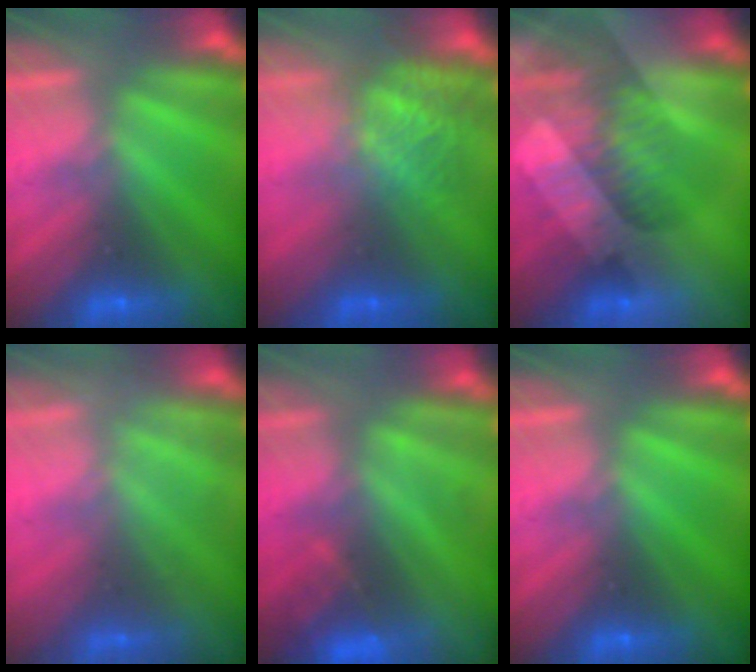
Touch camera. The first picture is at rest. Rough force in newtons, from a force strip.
{"total": 4.9}
{"total": 3.2}
{"total": 2.6}
{"total": 4.7}
{"total": 0.0}